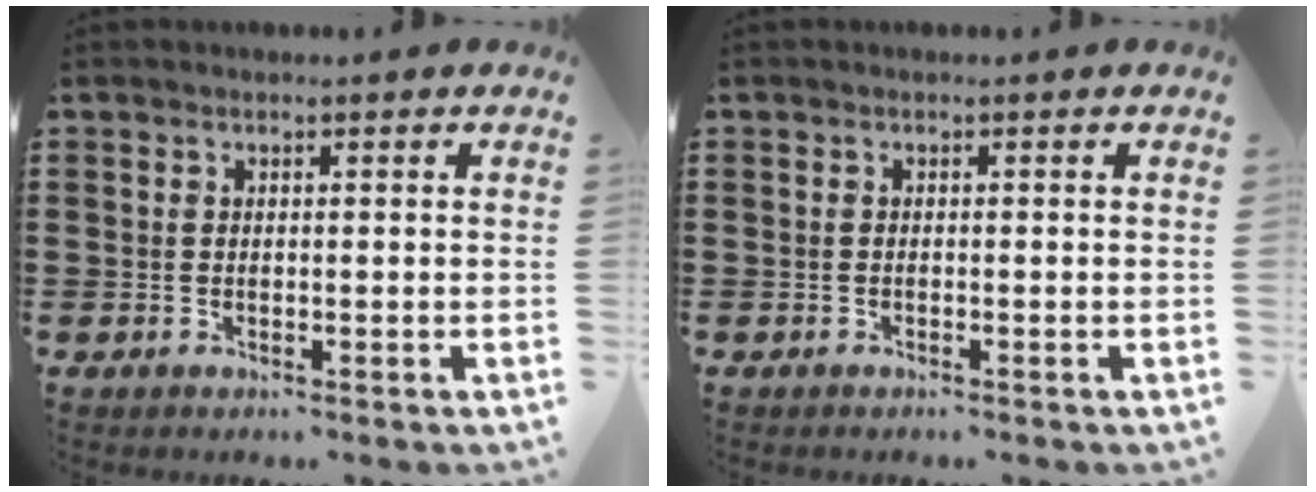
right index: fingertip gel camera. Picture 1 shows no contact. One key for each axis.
{"total": 0.7, "fx": -0.2, "fy": -0.6, "fz": 0.0, "tx": 0.004, "ty": -0.003, "tz": -0.002}